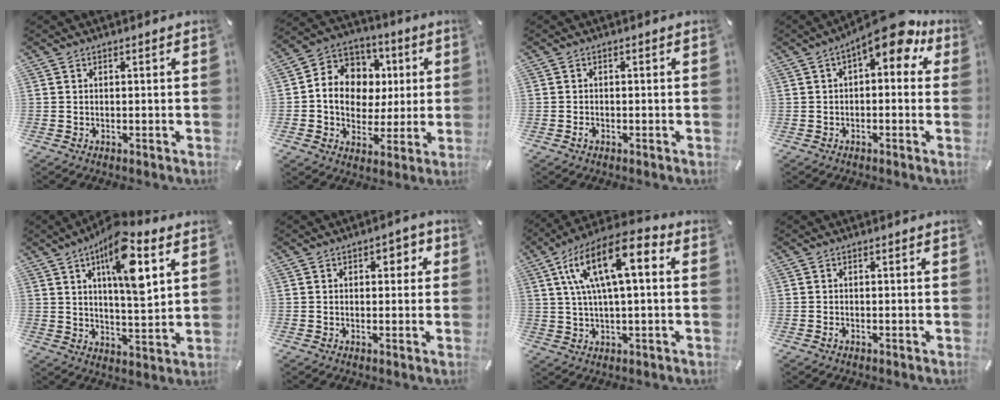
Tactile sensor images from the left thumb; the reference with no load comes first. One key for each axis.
{"total": 11.7, "fx": 0.4, "fy": 10.9, "fz": 4.3, "tx": -0.088, "ty": -0.005, "tz": 0.013}
{"total": 1.1, "fx": -0.6, "fy": 0.6, "fz": 0.7, "tx": -0.015, "ty": 0.002, "tz": -0.013}
{"total": 10.1, "fx": 5.6, "fy": 3.6, "fz": 7.6, "tx": -0.109, "ty": -0.030, "tz": 0.090}
{"total": 14.0, "fx": 6.9, "fy": 4.9, "fz": 11.2, "tx": -0.178, "ty": -0.023, "tz": 0.111}
{"total": 3.4, "fx": 0.6, "fy": 2.2, "fz": 2.5, "tx": -0.026, "ty": 0.002, "tz": 0.001}
{"total": 15.7, "fx": 4.7, "fy": 5.7, "fz": 13.9, "tx": -0.268, "ty": -0.004, "tz": 0.080}
{"total": 0.7, "fx": -0.4, "fy": 0.3, "fz": 0.5, "tx": -0.010, "ty": -0.001, "tz": -0.007}